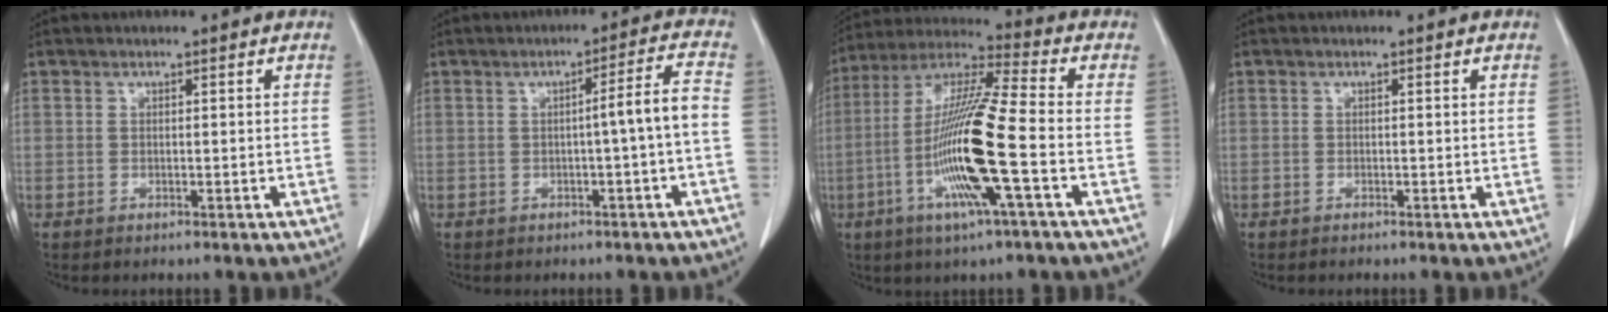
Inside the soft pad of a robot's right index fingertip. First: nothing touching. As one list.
[{"total": 4.6, "force": [-1.1, -0.7, 4.4], "torque": [-0.060, 0.010, -0.016]}, {"total": 16.1, "force": [-4.4, -0.2, 15.5], "torque": [-0.314, -0.010, -0.094]}, {"total": 0.0}]